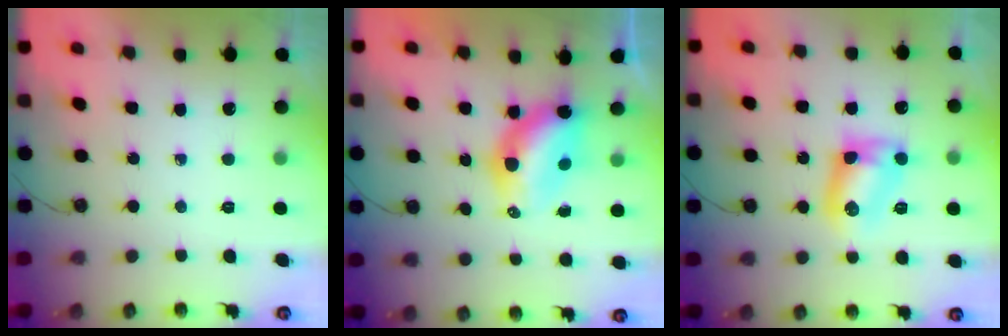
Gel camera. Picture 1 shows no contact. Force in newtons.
{"total": 7.7, "press": 7.7, "slide": 0.5}
{"total": 10.3, "press": 9.6, "slide": 3.6}